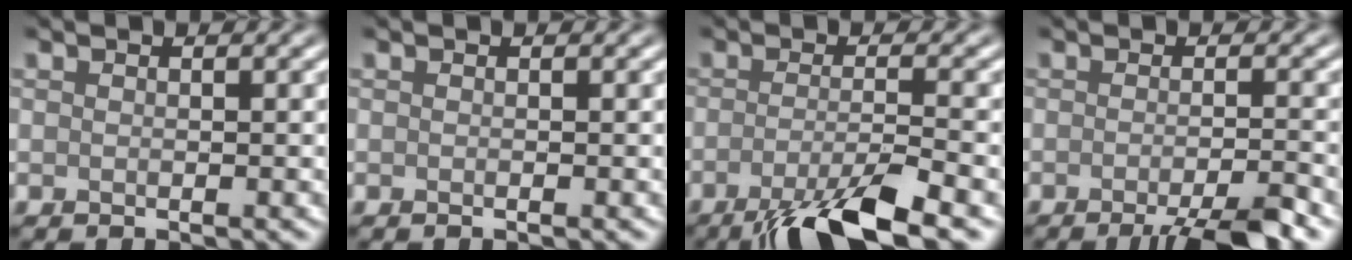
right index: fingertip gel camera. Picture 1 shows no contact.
{"total": 0.0}
{"total": 6.4, "force": [-3.8, 1.2, 5.0], "torque": [-0.076, -0.003, -0.076]}
{"total": 4.5, "force": [-2.8, 0.8, 3.5], "torque": [-0.046, -0.006, -0.050]}